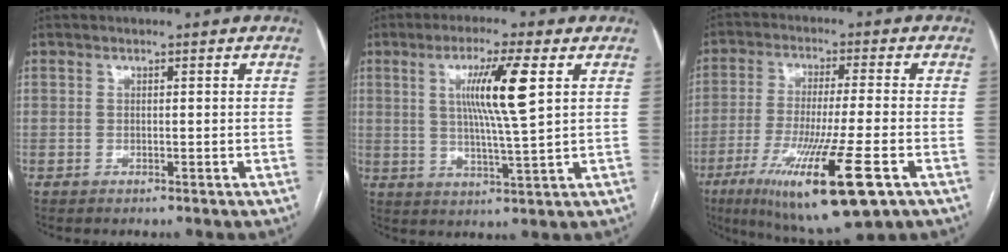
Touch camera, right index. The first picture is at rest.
{"total": 9.9, "force": [3.0, 0.4, 9.4], "torque": [-0.167, 0.000, 0.052]}
{"total": 17.3, "force": [-8.0, 1.2, 15.2], "torque": [-0.269, -0.049, -0.134]}